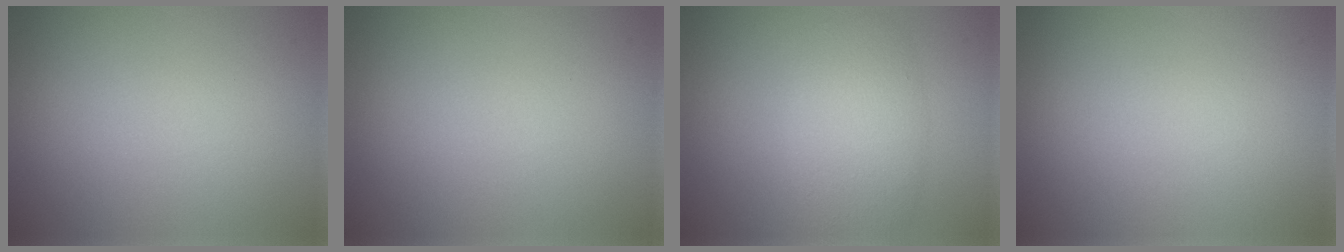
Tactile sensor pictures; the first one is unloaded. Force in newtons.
{"total": 0.0}
{"total": 4.2, "press": 4.2, "slide": 0.2}
{"total": 0.0}